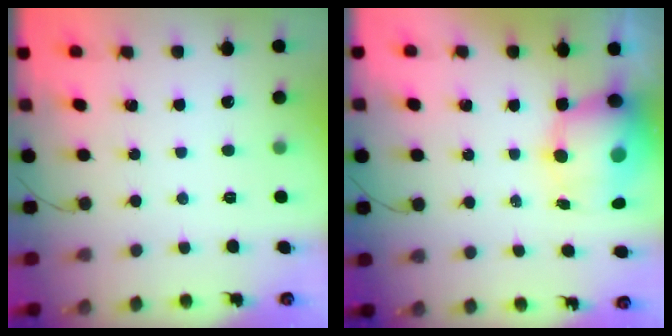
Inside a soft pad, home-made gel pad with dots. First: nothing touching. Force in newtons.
{"total": 11.6, "press": 11.1, "slide": 3.4}